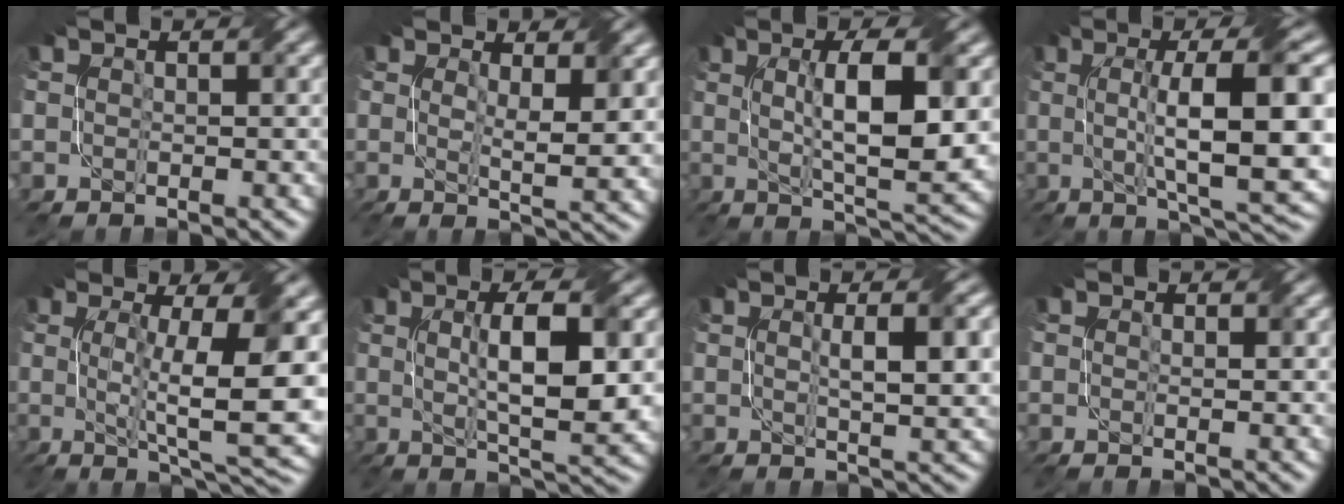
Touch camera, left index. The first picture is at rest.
{"total": 4.5, "force": [1.6, 1.1, 4.1], "torque": [-0.070, -0.012, 0.028]}
{"total": 9.4, "force": [1.4, 2.3, 9.0], "torque": [-0.143, 0.001, 0.026]}
{"total": 13.2, "force": [0.9, 3.1, 12.8], "torque": [-0.186, 0.007, 0.019]}
{"total": 11.6, "force": [1.1, 2.5, 11.2], "torque": [-0.165, -0.005, 0.020]}
{"total": 8.5, "force": [1.0, 2.0, 8.2], "torque": [-0.130, 0.002, 0.018]}
{"total": 5.6, "force": [0.9, 1.3, 5.4], "torque": [-0.078, 0.005, 0.016]}
{"total": 0.9, "force": [0.5, 0.0, 0.8], "torque": [-0.014, -0.004, 0.005]}